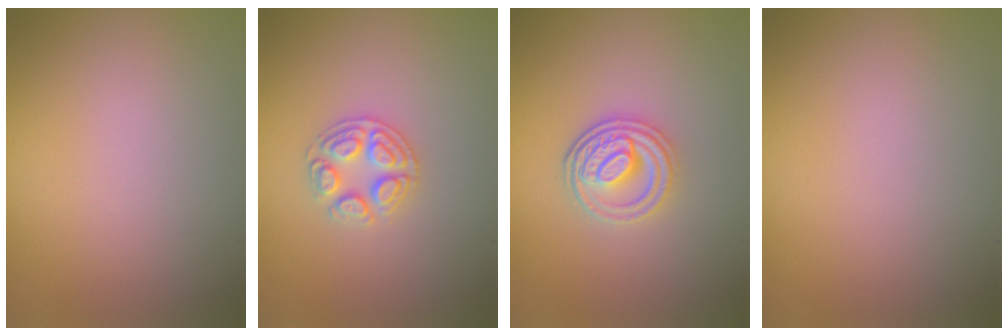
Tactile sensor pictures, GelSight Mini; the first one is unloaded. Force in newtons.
{"total": 2.7, "press": 2.6, "slide": 0.7}
{"total": 3.9, "press": 3.1, "slide": 2.3}
{"total": 0.0}